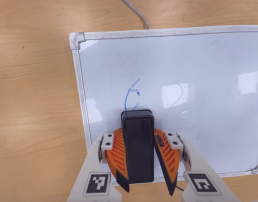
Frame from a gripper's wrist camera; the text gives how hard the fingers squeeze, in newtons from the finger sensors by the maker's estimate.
{"total": 8.1, "left": 9.0, "right": 7.1}